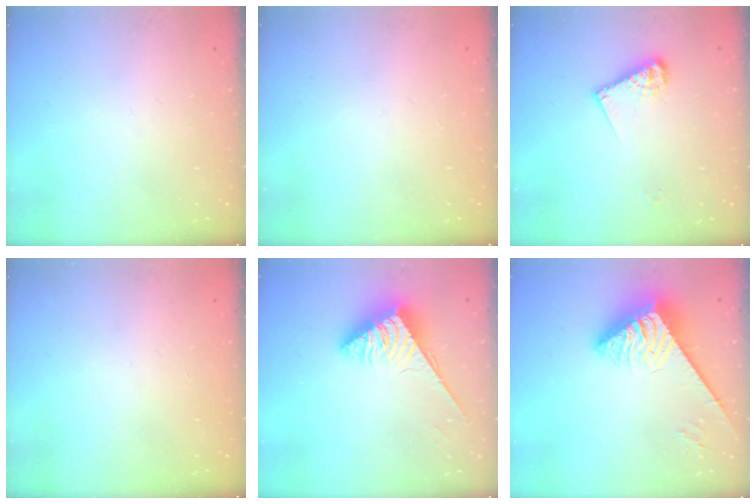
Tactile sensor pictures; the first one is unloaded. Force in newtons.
{"total": 0.0}
{"total": 7.9, "press": 7.9, "slide": 0.3}
{"total": 0.0}
{"total": 3.8, "press": 3.7, "slide": 0.6}
{"total": 5.1, "press": 5.1, "slide": 0.8}